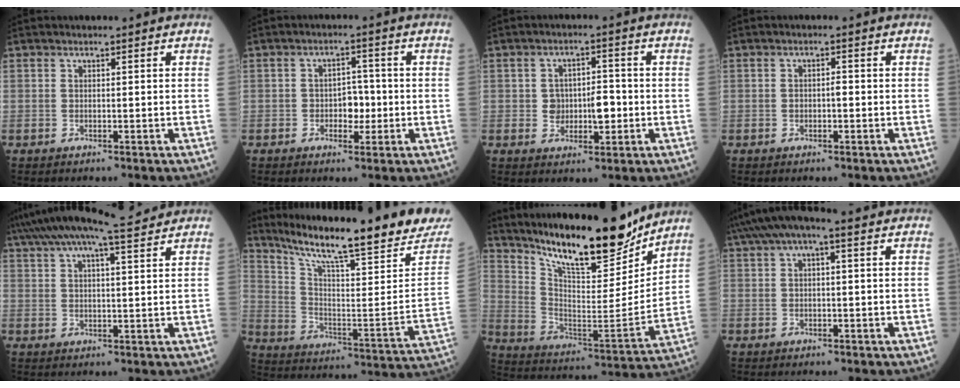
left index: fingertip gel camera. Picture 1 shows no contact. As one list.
[{"total": 3.8, "force": [-0.8, 2.4, 2.8], "torque": [-0.040, 0.009, -0.013]}, {"total": 5.3, "force": [-0.7, 3.2, 4.2], "torque": [-0.065, 0.014, -0.005]}, {"total": 1.5, "force": [-0.3, 0.7, 1.4], "torque": [-0.020, 0.004, -0.006]}, {"total": 13.3, "force": [11.3, 0.8, 6.9], "torque": [-0.130, 0.037, 0.169]}, {"total": 23.4, "force": [19.6, 1.1, 12.8], "torque": [-0.212, -0.055, 0.282]}, {"total": 20.0, "force": [17.2, 3.0, 9.7], "torque": [-0.168, -0.031, 0.281]}, {"total": 6.2, "force": [3.5, 1.4, 4.9], "torque": [-0.092, 0.045, 0.056]}]